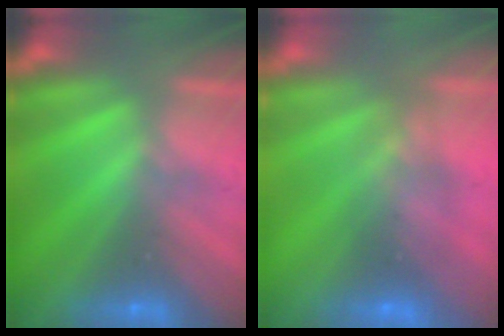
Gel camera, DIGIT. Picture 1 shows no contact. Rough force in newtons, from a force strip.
{"total": 10.3}